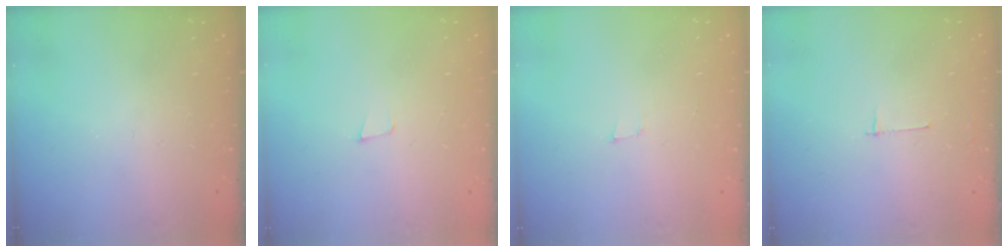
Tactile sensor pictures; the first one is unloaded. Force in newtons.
{"total": 3.3, "press": 2.0, "slide": 2.6}
{"total": 3.4, "press": 2.2, "slide": 2.6}
{"total": 2.7, "press": 2.7, "slide": 0.3}